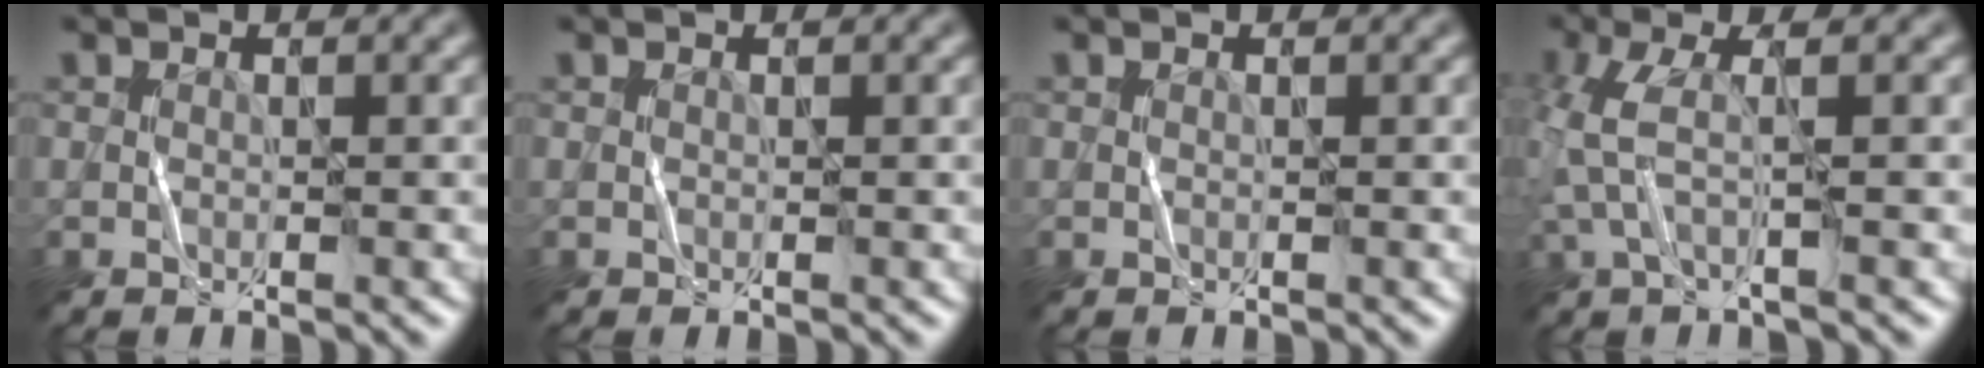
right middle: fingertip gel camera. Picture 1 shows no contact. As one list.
[{"total": 0.0}, {"total": 0.0}, {"total": 3.1, "force": [-0.4, 0.4, 3.1], "torque": [-0.087, 0.001, -0.011]}]